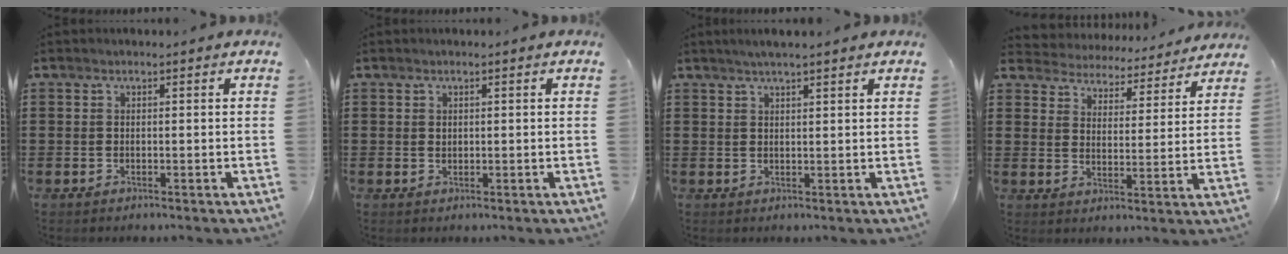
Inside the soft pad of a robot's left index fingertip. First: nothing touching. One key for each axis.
{"total": 0.6, "fx": 0.2, "fy": 0.5, "fz": 0.2, "tx": -0.007, "ty": 0.004, "tz": 0.004}
{"total": 1.9, "fx": 1.6, "fy": 0.0, "fz": 1.1, "tx": -0.023, "ty": 0.004, "tz": 0.029}
{"total": 4.0, "fx": 3.8, "fy": 0.0, "fz": -1.1, "tx": -0.009, "ty": -0.040, "tz": 0.061}